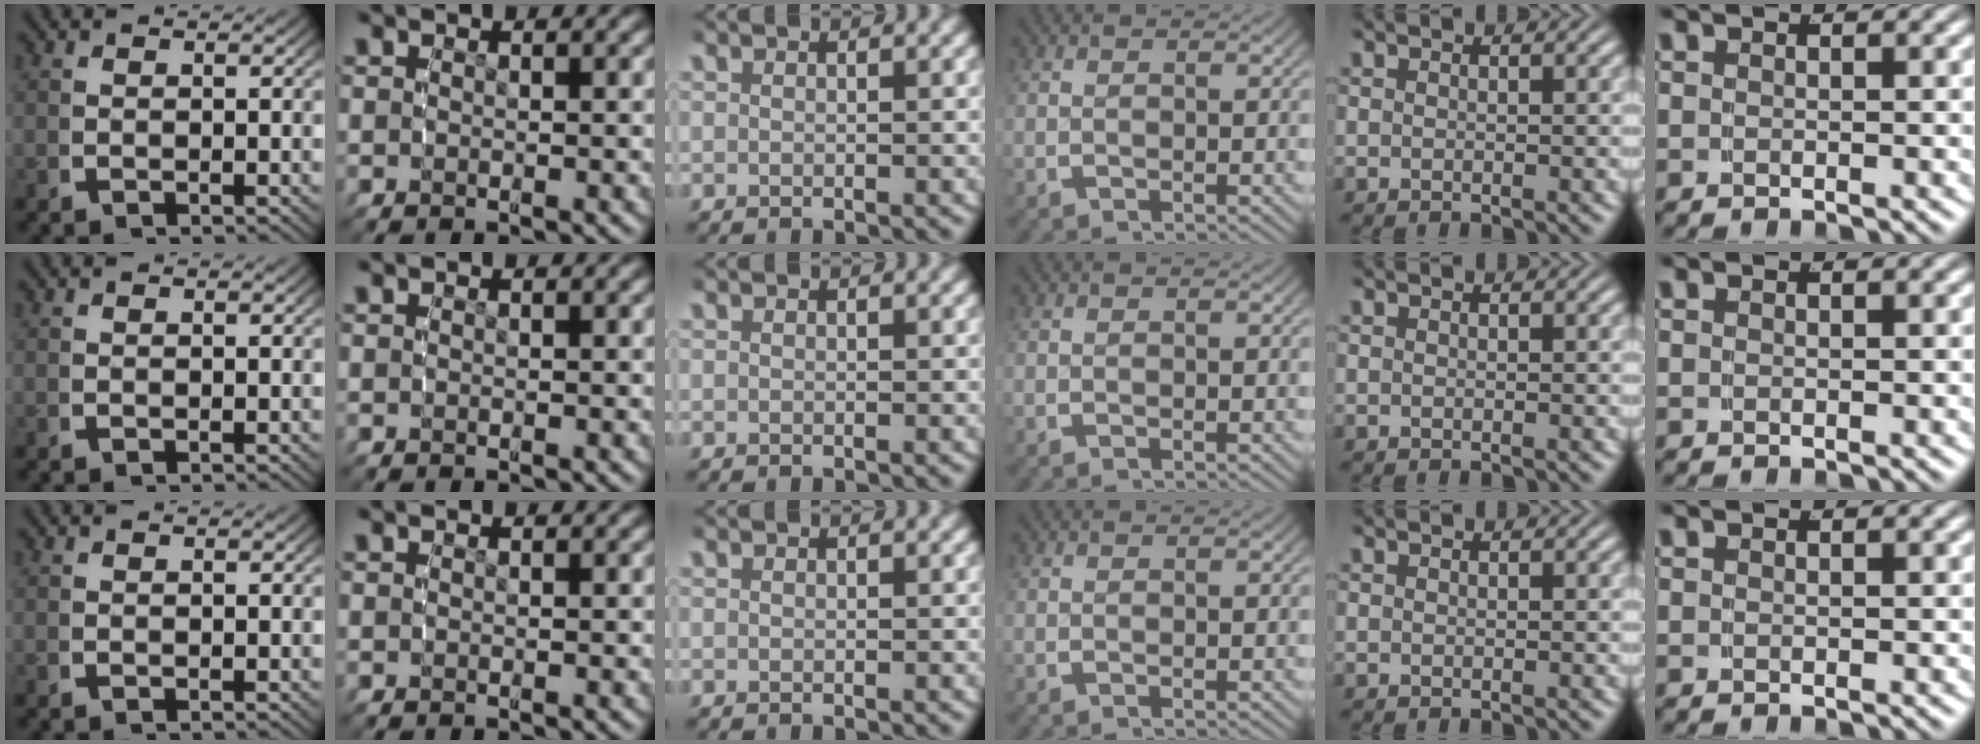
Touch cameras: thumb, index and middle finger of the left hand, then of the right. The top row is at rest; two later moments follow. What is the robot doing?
{"motion": "reach", "object": "shirt"}